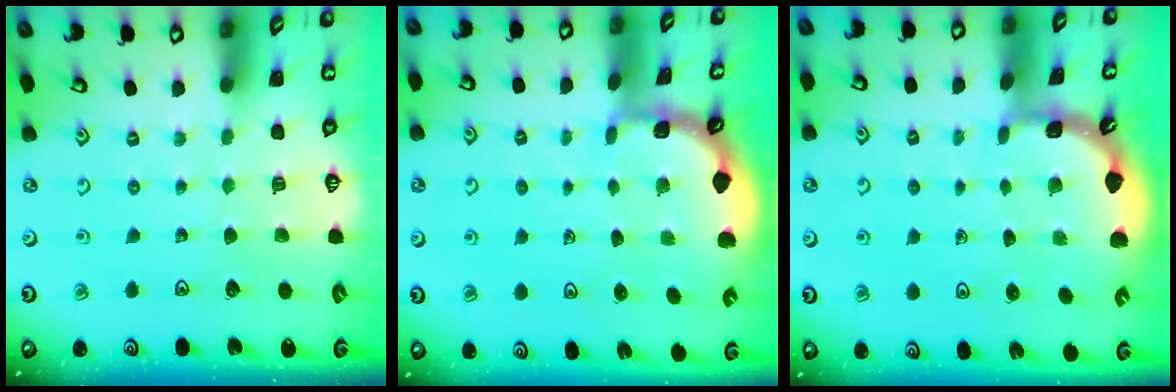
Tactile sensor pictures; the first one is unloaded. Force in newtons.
{"total": 1.5, "press": 1.5, "slide": 0.1}
{"total": 1.8, "press": 1.8, "slide": 0.1}